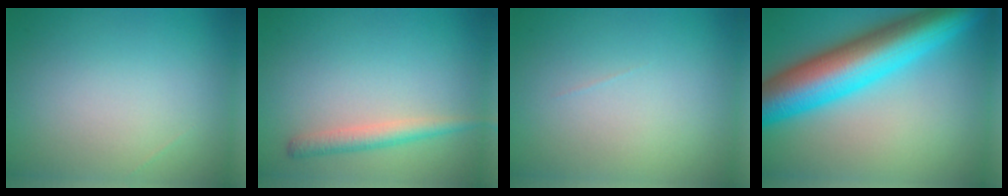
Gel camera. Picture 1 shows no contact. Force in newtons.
{"total": 2.1, "press": 2.1, "slide": 0.1}
{"total": 0.0}
{"total": 11.5, "press": 11.5, "slide": 0.3}